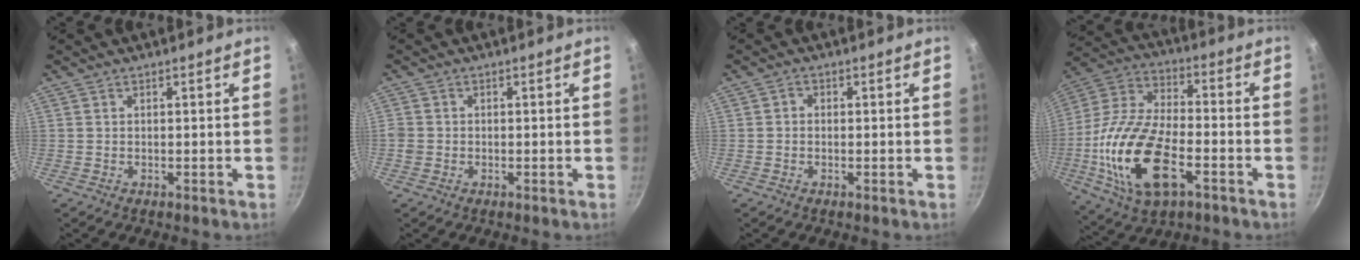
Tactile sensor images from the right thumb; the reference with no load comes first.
{"total": 1.9, "force": [-0.5, 1.7, 0.6], "torque": [-0.010, 0.003, -0.010]}
{"total": 1.3, "force": [-0.1, 1.1, 0.6], "torque": [-0.010, 0.006, -0.004]}
{"total": 21.8, "force": [-6.4, 11.0, 17.6], "torque": [-0.348, 0.021, -0.127]}